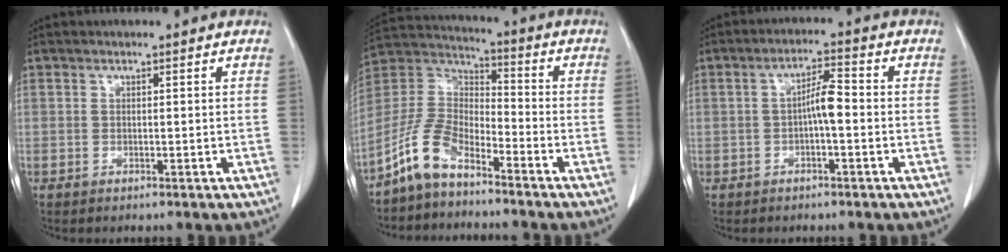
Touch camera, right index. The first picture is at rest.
{"total": 9.4, "force": [-6.8, 3.8, 5.2], "torque": [-0.128, 0.017, -0.142]}
{"total": 4.2, "force": [-0.5, 0.8, 4.1], "torque": [-0.071, 0.014, -0.008]}